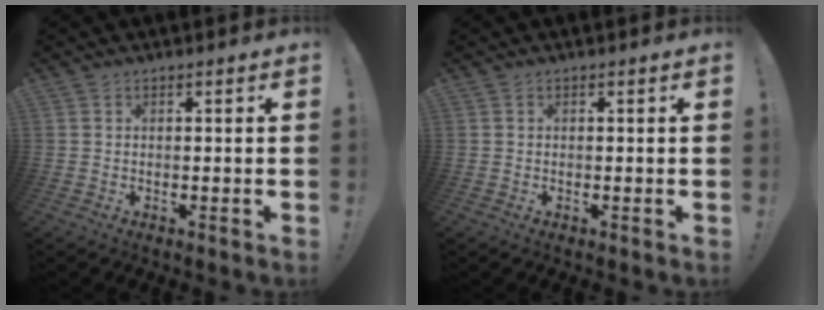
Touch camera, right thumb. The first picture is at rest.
{"total": 0.0}